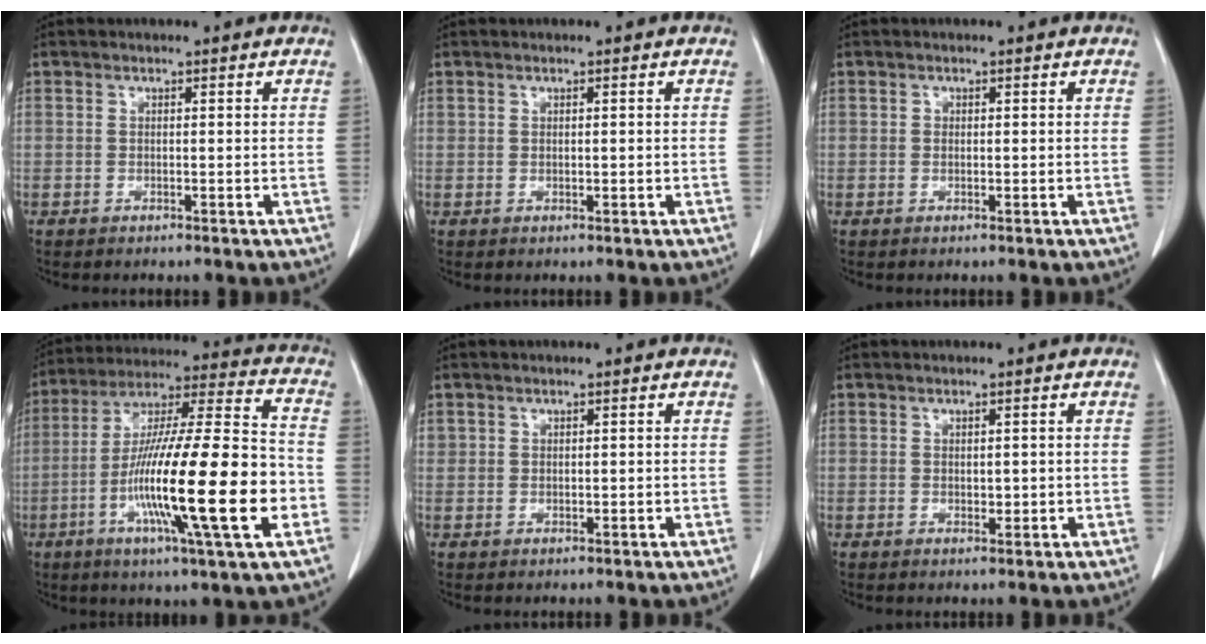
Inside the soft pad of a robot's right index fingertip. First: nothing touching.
{"total": 0.9, "force": [0.0, 0.6, 0.7], "torque": [-0.018, 0.001, 0.004]}
{"total": 0.7, "force": [0.0, 0.6, 0.4], "torque": [-0.009, 0.003, 0.000]}
{"total": 25.1, "force": [-6.4, 1.9, 24.2], "torque": [-0.411, -0.019, -0.114]}
{"total": 1.9, "force": [0.3, 1.6, 1.1], "torque": [-0.030, 0.011, 0.013]}
{"total": 2.2, "force": [-0.1, 1.4, 1.7], "torque": [-0.031, 0.002, 0.007]}